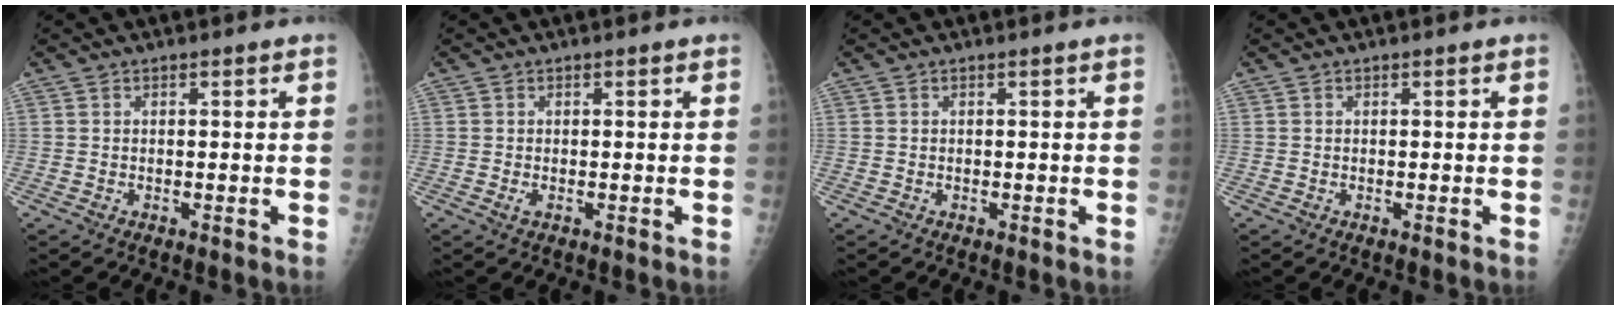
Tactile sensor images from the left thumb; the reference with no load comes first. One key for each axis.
{"total": 1.1, "fx": 0.0, "fy": 0.6, "fz": 0.9, "tx": -0.017, "ty": -0.002, "tz": -0.004}
{"total": 0.0}
{"total": 0.0}